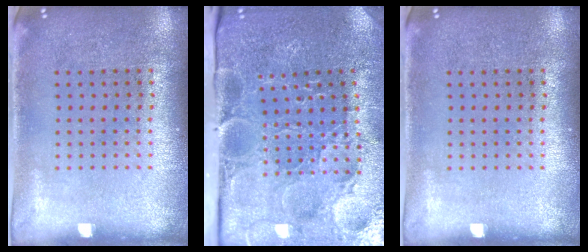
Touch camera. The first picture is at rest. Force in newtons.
{"total": 3.8, "press": 3.7, "slide": 0.9}
{"total": 0.0}